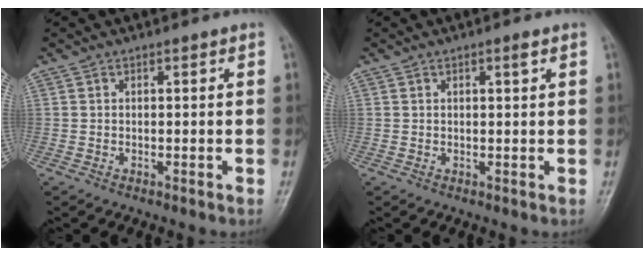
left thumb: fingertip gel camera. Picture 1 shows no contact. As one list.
[{"total": 1.0, "force": [0.6, 0.2, 0.8], "torque": [-0.010, -0.001, 0.008]}]